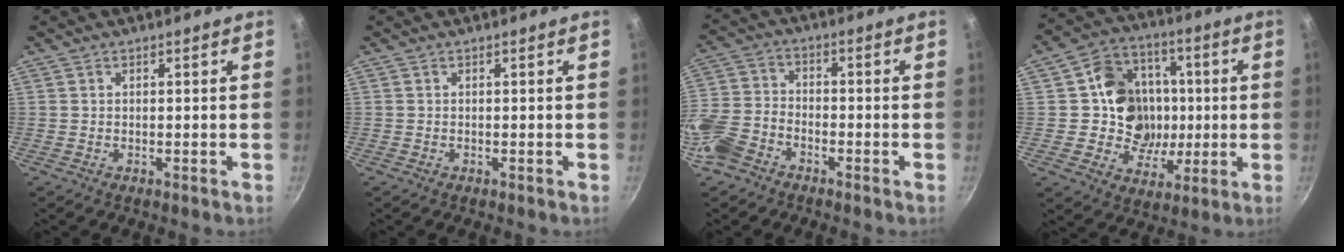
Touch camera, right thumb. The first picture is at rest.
{"total": 0.0}
{"total": 10.4, "force": [-6.0, 6.6, 5.3], "torque": [-0.103, 0.044, -0.136]}
{"total": 15.4, "force": [0.7, 13.9, 6.5], "torque": [-0.065, 0.013, 0.010]}